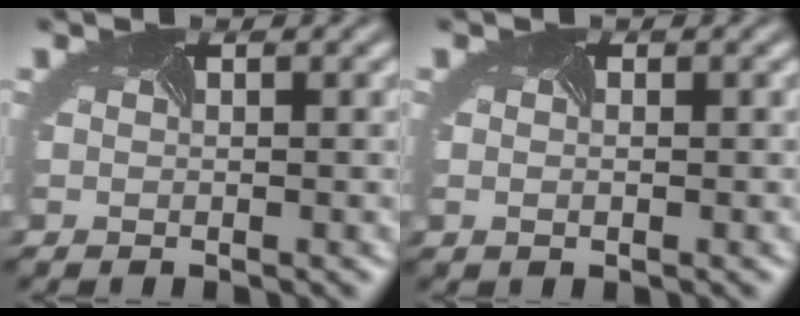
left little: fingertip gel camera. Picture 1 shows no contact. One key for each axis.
{"total": 0.8, "fx": -0.1, "fy": 0.5, "fz": 0.6, "tx": -0.008, "ty": -0.005, "tz": -0.002}